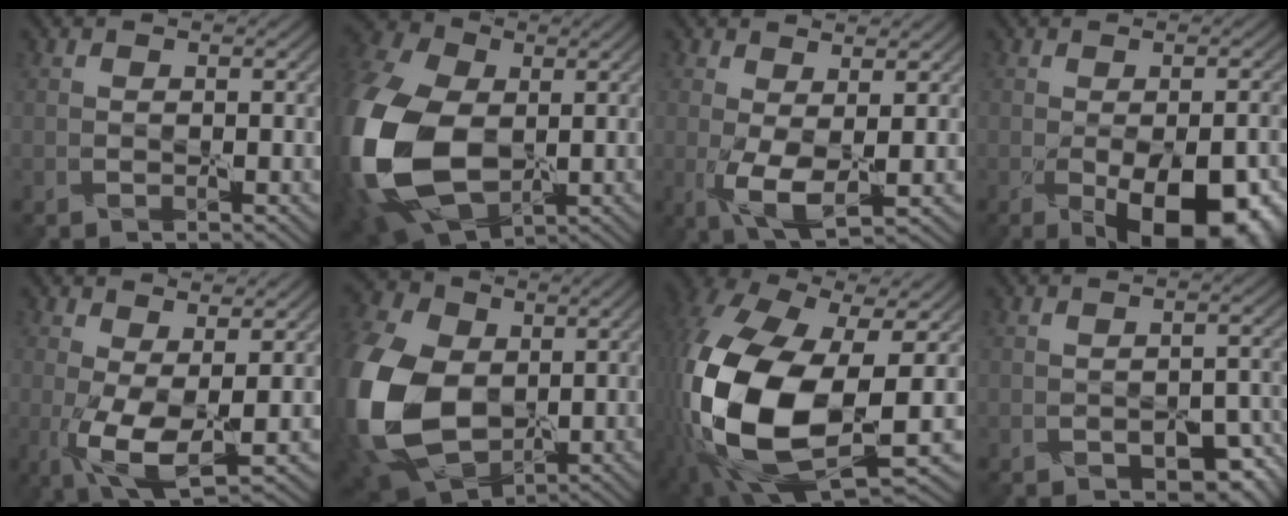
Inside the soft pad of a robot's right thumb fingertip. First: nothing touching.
{"total": 20.6, "force": [-1.8, 14.3, 14.7], "torque": [-0.396, -0.042, -0.022]}
{"total": 4.7, "force": [0.0, 1.7, 4.4], "torque": [-0.099, -0.008, 0.003]}
{"total": 11.8, "force": [-4.5, 5.6, 9.4], "torque": [-0.132, -0.050, -0.036]}
{"total": 6.7, "force": [-0.3, 2.4, 6.2], "torque": [-0.139, -0.008, -0.003]}
{"total": 18.1, "force": [-1.1, 13.2, 12.3], "torque": [-0.348, -0.027, -0.023]}
{"total": 19.8, "force": [-3.3, 10.9, 16.2], "torque": [-0.400, -0.062, -0.034]}
{"total": 5.4, "force": [-2.8, 3.0, 3.4], "torque": [-0.047, -0.005, -0.032]}